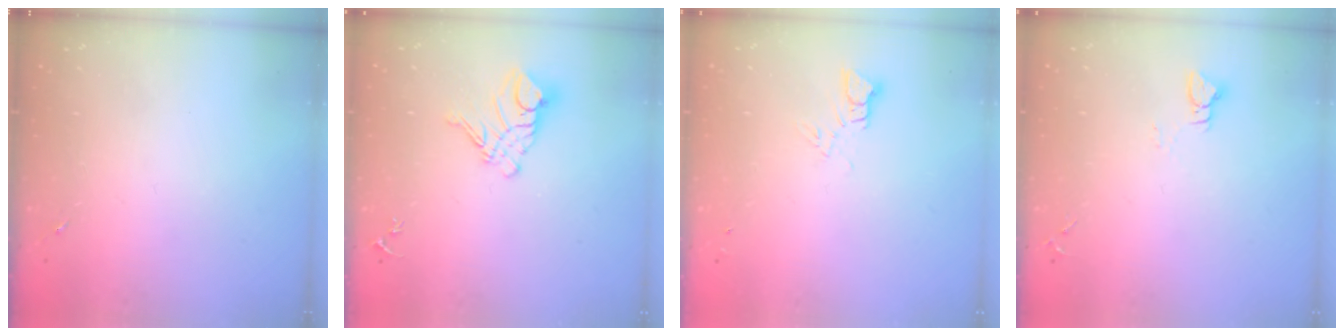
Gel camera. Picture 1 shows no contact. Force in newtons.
{"total": 12.1, "press": 12.0, "slide": 1.2}
{"total": 3.8, "press": 3.8, "slide": 0.3}
{"total": 2.9, "press": 2.9, "slide": 0.3}